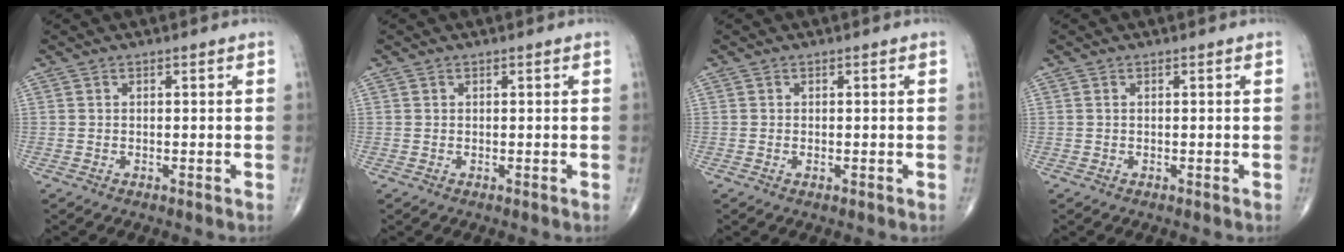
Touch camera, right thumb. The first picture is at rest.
{"total": 0.0}
{"total": 0.6, "force": [-0.1, 0.3, 0.5], "torque": [-0.011, -0.001, -0.002]}
{"total": 0.0}